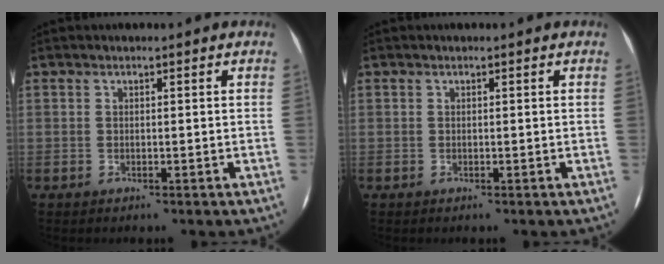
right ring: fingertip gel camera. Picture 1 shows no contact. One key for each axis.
{"total": 0.0}